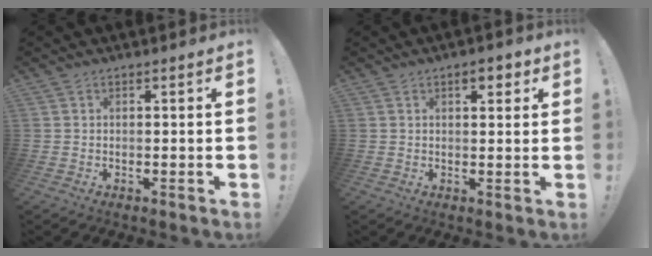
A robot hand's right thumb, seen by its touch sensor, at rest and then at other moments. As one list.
[{"total": 3.8, "force": [2.0, 1.7, 2.7], "torque": [-0.030, -0.007, 0.029]}]